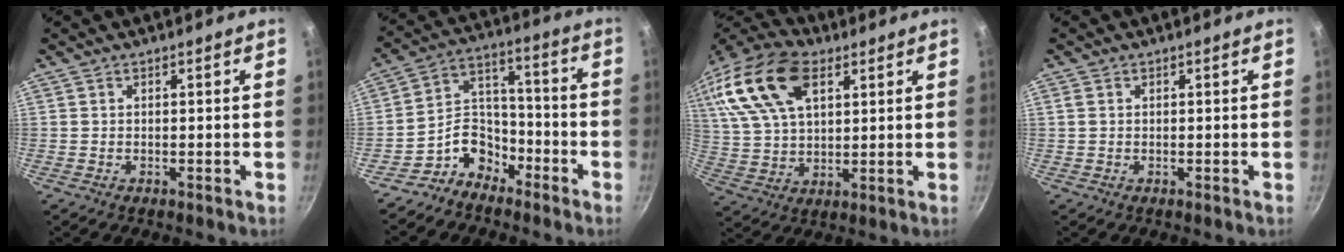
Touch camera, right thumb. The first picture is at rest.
{"total": 9.7, "force": [-6.5, 6.6, 2.9], "torque": [-0.009, 0.083, -0.130]}
{"total": 20.5, "force": [8.7, 11.9, 14.1], "torque": [-0.274, -0.001, 0.158]}
{"total": 1.1, "force": [0.4, 0.8, 0.7], "torque": [-0.015, 0.003, 0.009]}